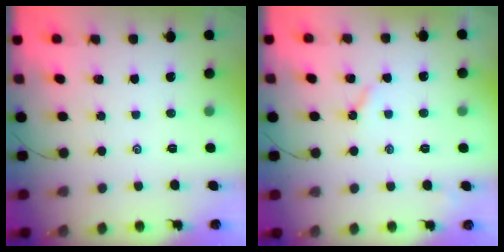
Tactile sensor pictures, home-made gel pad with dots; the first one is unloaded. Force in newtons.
{"total": 2.8, "press": 2.8, "slide": 0.5}